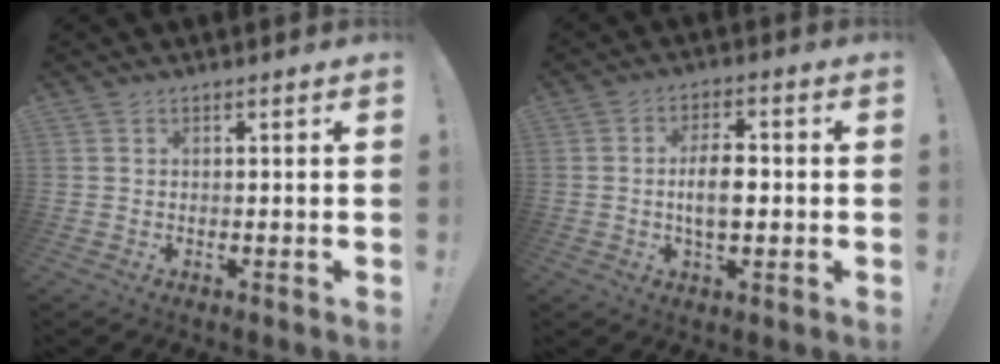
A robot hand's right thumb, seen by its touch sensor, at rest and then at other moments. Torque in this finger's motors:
{"motor_torque": [-0.26, 0.32, -0.11, 0.29, 0.04]}